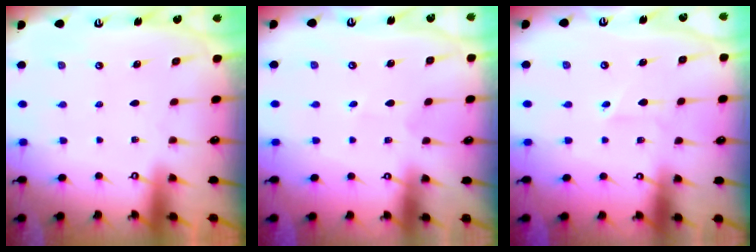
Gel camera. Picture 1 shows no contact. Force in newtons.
{"total": 1.5, "press": 1.5, "slide": 0.1}
{"total": 1.9, "press": 1.8, "slide": 0.4}